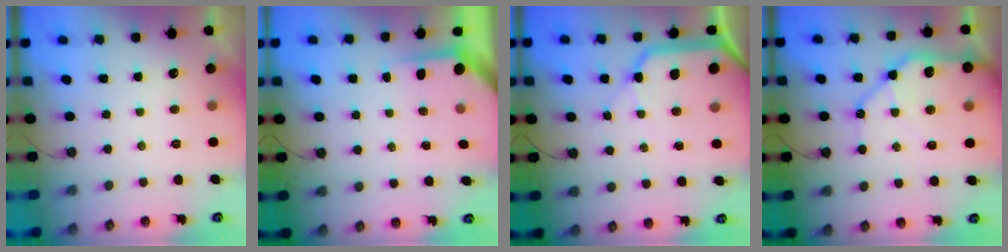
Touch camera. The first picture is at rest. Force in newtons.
{"total": 3.7, "press": 3.7, "slide": 0.5}
{"total": 13.2, "press": 13.1, "slide": 1.8}
{"total": 15.8, "press": 15.7, "slide": 2.0}